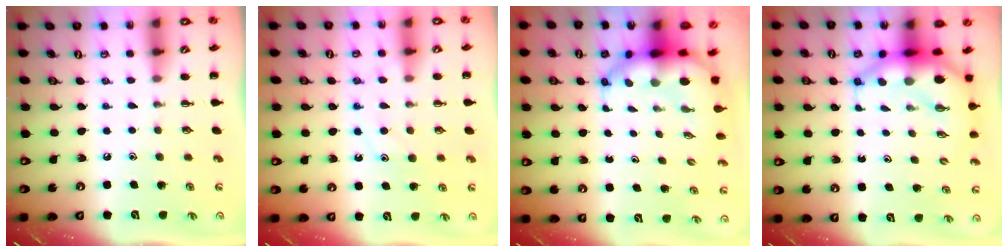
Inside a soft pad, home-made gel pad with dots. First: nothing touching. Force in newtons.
{"total": 12.1, "press": 12.0, "slide": 0.9}
{"total": 8.0, "press": 7.7, "slide": 2.0}
{"total": 7.4, "press": 7.2, "slide": 1.7}